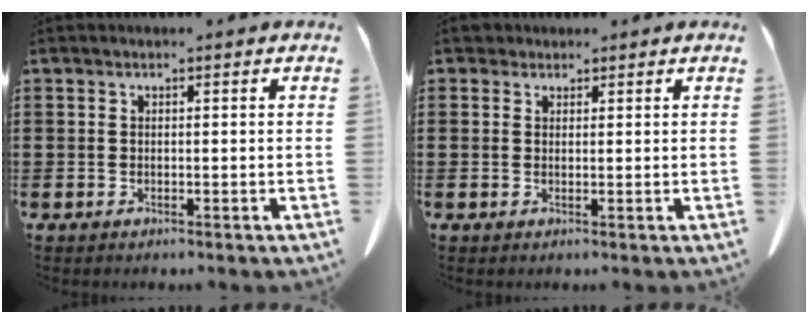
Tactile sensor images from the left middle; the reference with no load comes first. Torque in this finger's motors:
{"motor_torque": [-0.07, 0.04, 0.00, 0.00]}